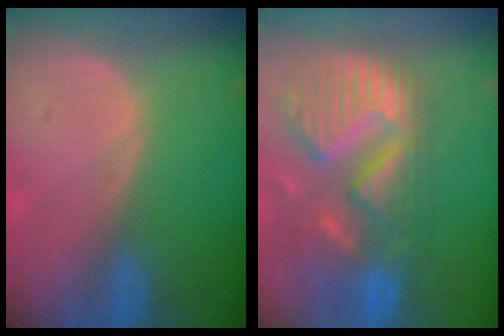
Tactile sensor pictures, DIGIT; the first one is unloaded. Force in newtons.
{"total": 13.9, "press": 11.5, "slide": 7.7}